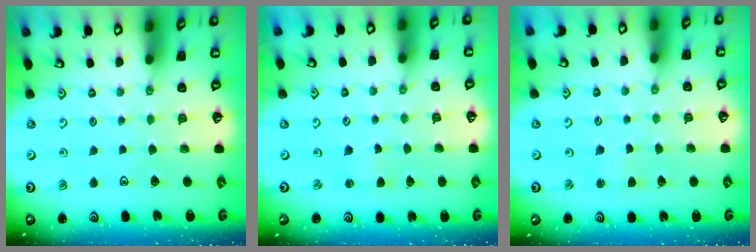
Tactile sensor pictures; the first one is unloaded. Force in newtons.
{"total": 1.5, "press": 1.5, "slide": 0.3}
{"total": 1.6, "press": 1.6, "slide": 0.2}